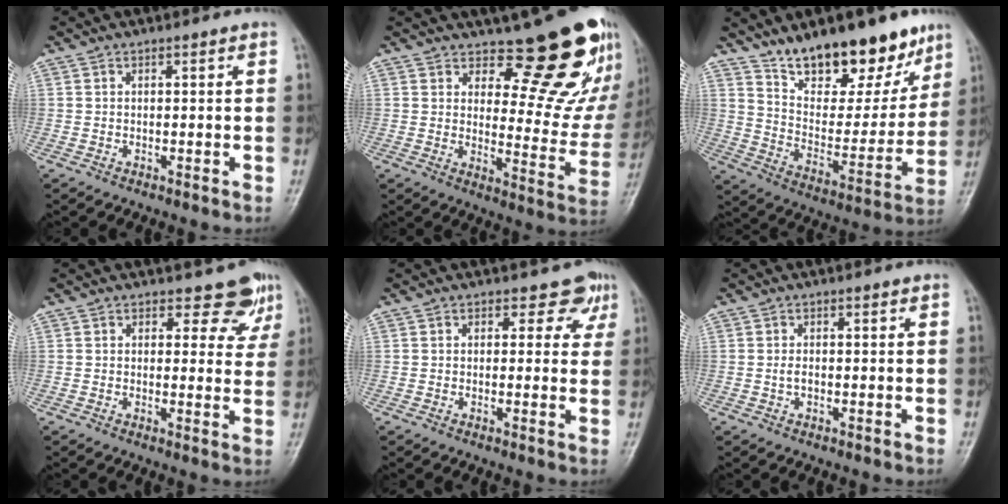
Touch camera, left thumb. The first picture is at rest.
{"total": 16.1, "force": [12.9, 5.8, 7.7], "torque": [-0.039, -0.120, 0.163]}
{"total": 20.9, "force": [15.0, 9.2, 11.2], "torque": [-0.118, -0.086, 0.244]}
{"total": 5.6, "force": [4.5, 3.1, 1.0], "torque": [0.022, -0.033, 0.042]}
{"total": 4.1, "force": [2.7, 3.0, 0.9], "torque": [0.024, -0.014, 0.018]}
{"total": 1.2, "force": [-0.1, 0.7, 1.0], "torque": [-0.018, 0.000, -0.002]}